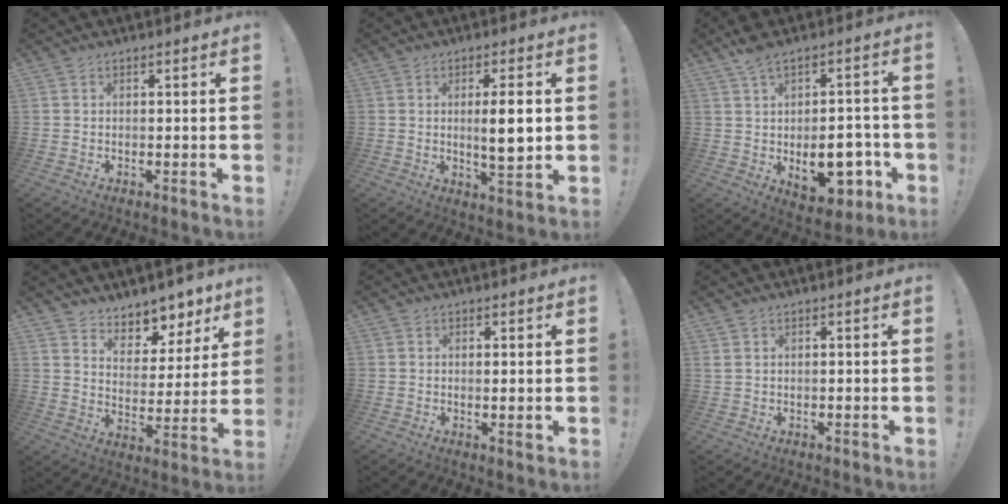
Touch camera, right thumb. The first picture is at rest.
{"total": 8.4, "force": [0.5, 1.6, 8.2], "torque": [-0.134, -0.008, 0.002]}
{"total": 15.6, "force": [-2.0, 8.4, 13.0], "torque": [-0.181, 0.017, -0.022]}
{"total": 8.3, "force": [7.2, 3.9, 1.1], "torque": [-0.007, -0.076, 0.134]}
{"total": 1.6, "force": [0.4, 0.0, 1.6], "torque": [-0.022, -0.004, 0.004]}
{"total": 0.8, "force": [0.3, 0.3, 0.7], "torque": [-0.022, 0.003, 0.008]}